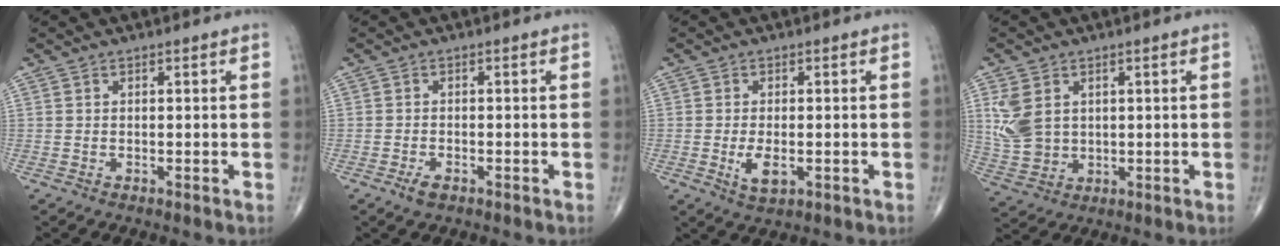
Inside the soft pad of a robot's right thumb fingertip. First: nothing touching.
{"total": 2.2, "force": [-1.3, 0.9, 1.4], "torque": [-0.030, 0.002, -0.023]}
{"total": 4.4, "force": [-1.0, 2.1, 3.7], "torque": [-0.065, -0.007, -0.015]}
{"total": 8.0, "force": [2.2, 6.0, 4.8], "torque": [-0.092, -0.007, 0.059]}